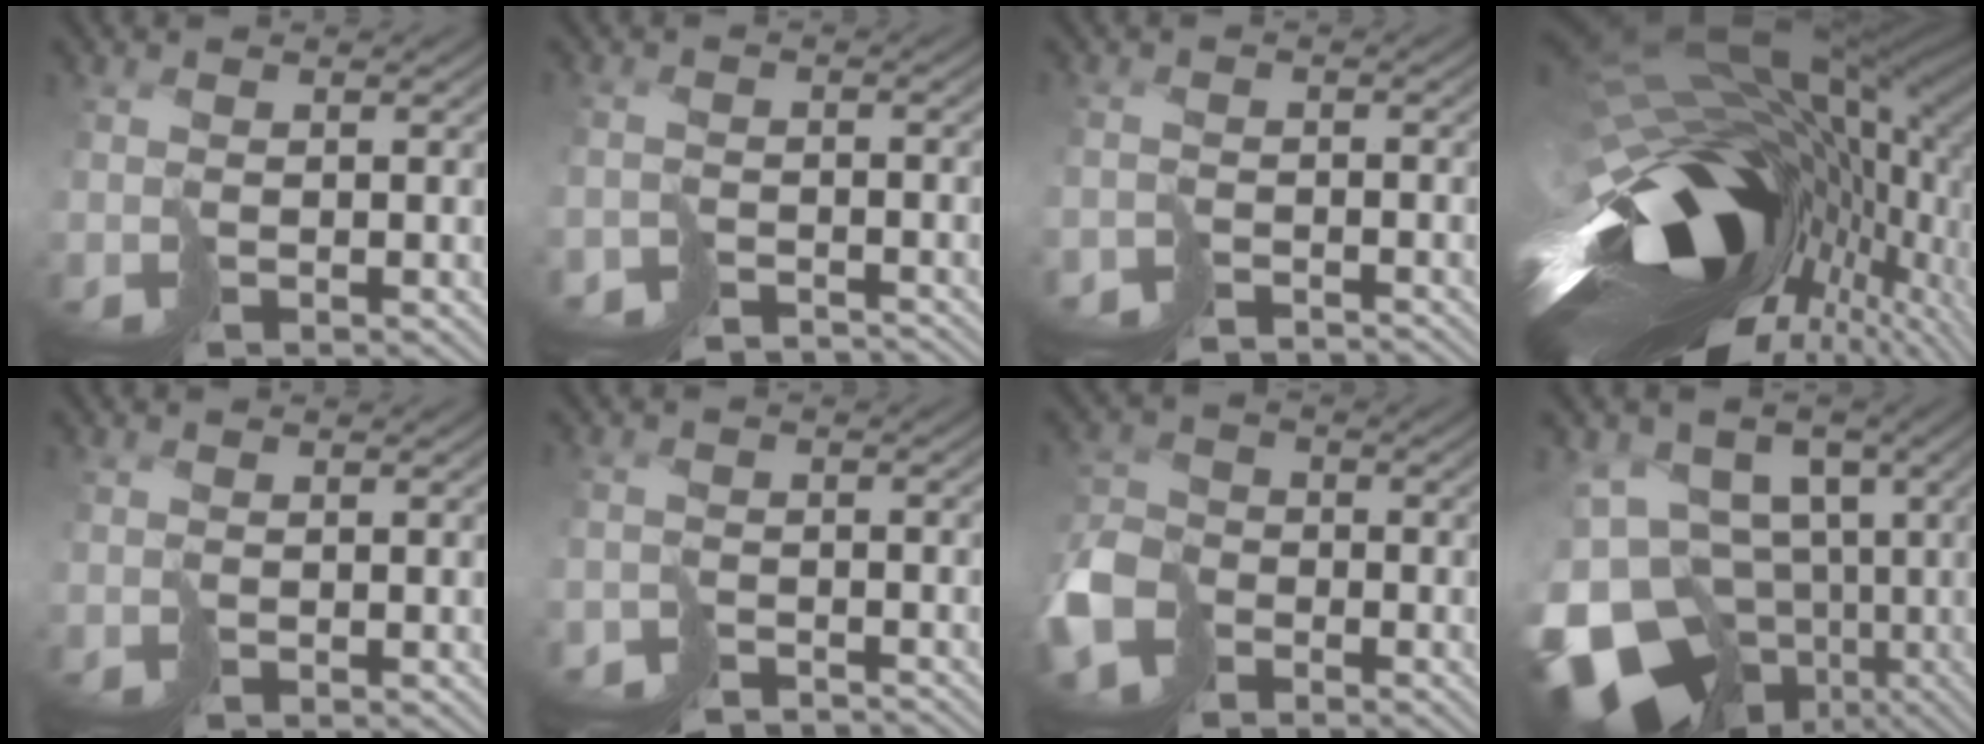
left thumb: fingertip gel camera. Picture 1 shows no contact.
{"total": 5.0, "force": [-4.8, 1.2, 0.3], "torque": [0.009, -0.006, -0.090]}
{"total": 3.9, "force": [-3.8, 0.7, -0.1], "torque": [0.015, -0.006, -0.074]}
{"total": 20.1, "force": [-3.9, 11.6, 15.9], "torque": [-0.319, -0.035, -0.051]}
{"total": 0.0}
{"total": 4.4, "force": [-4.3, 0.9, 0.1], "torque": [0.011, -0.009, -0.082]}
{"total": 7.4, "force": [-4.2, 5.0, 3.4], "torque": [-0.089, -0.016, -0.095]}
{"total": 16.4, "force": [-5.7, 11.8, 9.9], "torque": [-0.217, -0.028, -0.087]}